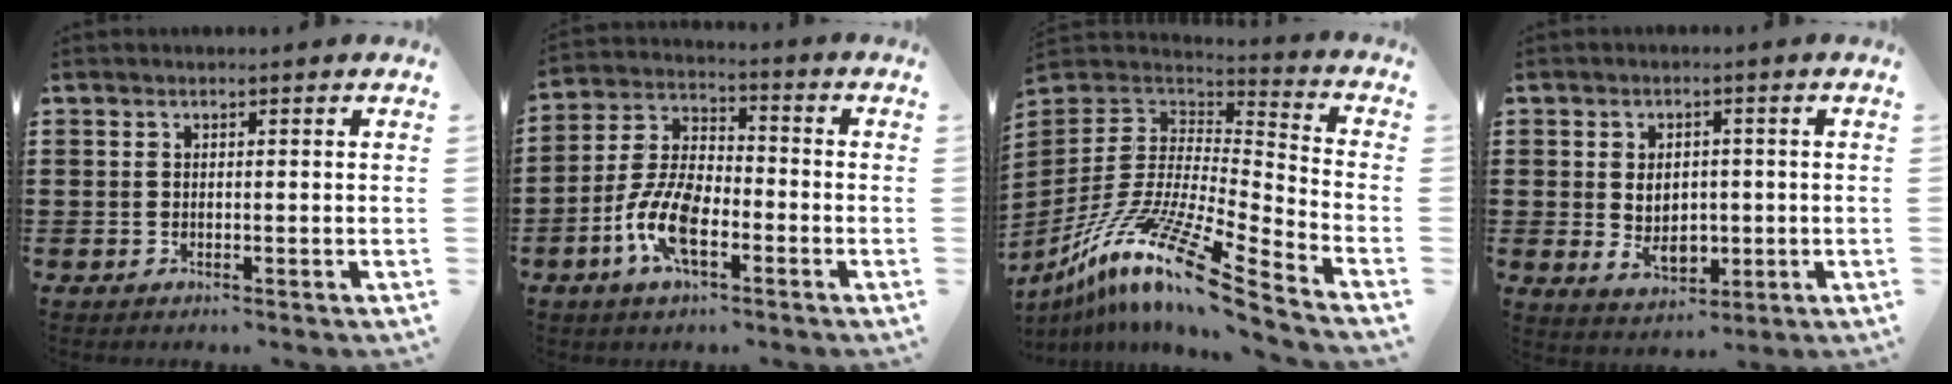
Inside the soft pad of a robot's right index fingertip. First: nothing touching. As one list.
[{"total": 9.4, "force": [-3.8, 4.5, 7.4], "torque": [-0.178, -0.002, -0.076]}, {"total": 14.7, "force": [-9.7, 1.6, 10.9], "torque": [-0.217, 0.008, -0.188]}, {"total": 5.3, "force": [-0.2, 3.7, 3.9], "torque": [-0.063, 0.005, -0.008]}]